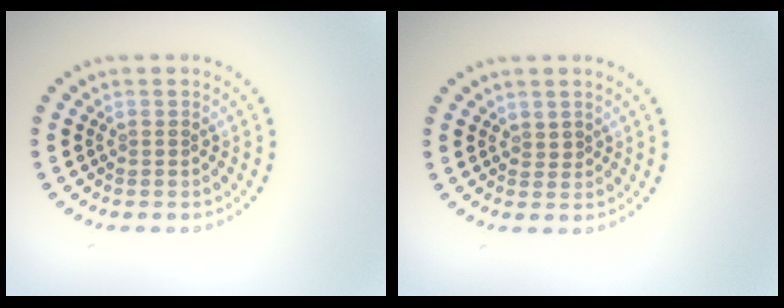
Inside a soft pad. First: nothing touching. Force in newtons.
{"total": 0.6, "press": 0.3, "slide": 0.6}